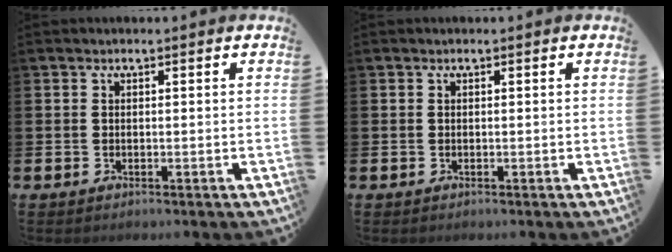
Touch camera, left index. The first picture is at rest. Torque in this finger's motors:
{"motor_torque": [-0.10, 0.08, 0.00, -0.01]}